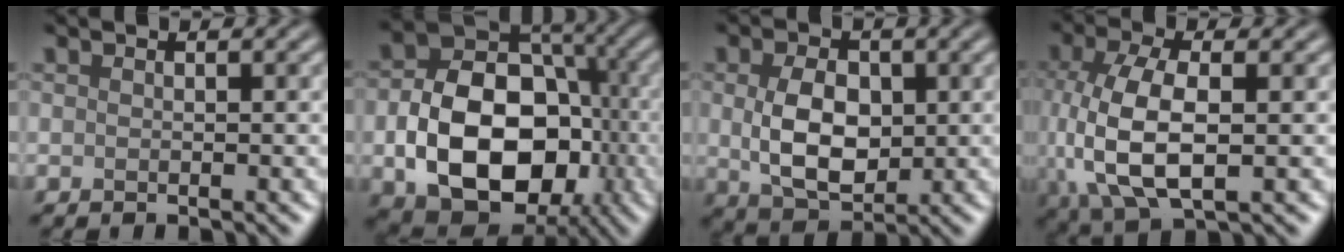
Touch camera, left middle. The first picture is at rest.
{"total": 12.5, "force": [-3.1, 8.8, 8.4], "torque": [-0.142, -0.008, -0.054]}
{"total": 6.0, "force": [0.2, 4.0, 4.5], "torque": [-0.094, -0.005, 0.011]}
{"total": 8.2, "force": [-0.5, 4.0, 7.2], "torque": [-0.161, -0.004, -0.006]}